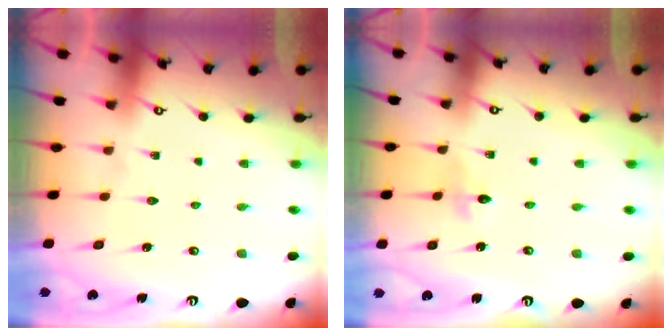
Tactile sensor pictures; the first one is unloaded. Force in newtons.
{"total": 2.6, "press": 2.6, "slide": 0.3}